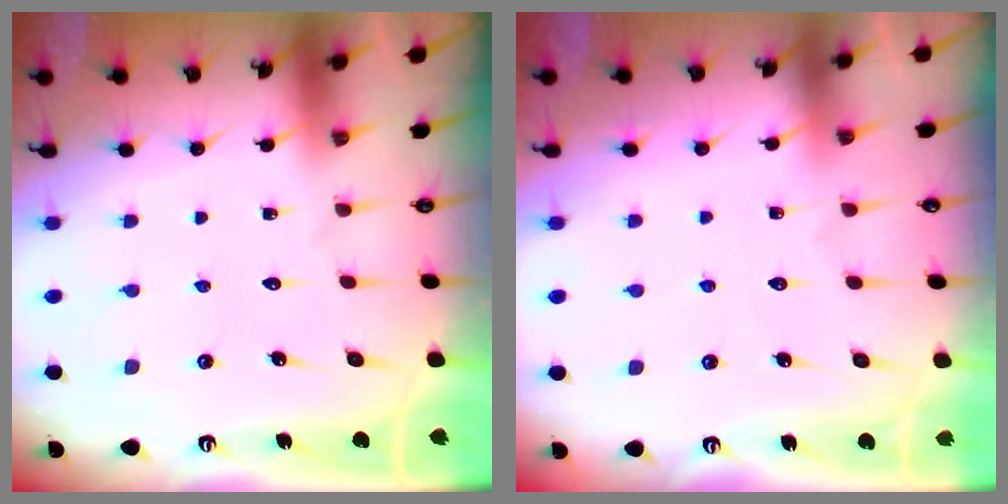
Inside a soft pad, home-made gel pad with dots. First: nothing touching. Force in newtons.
{"total": 3.9, "press": 3.9, "slide": 0.3}